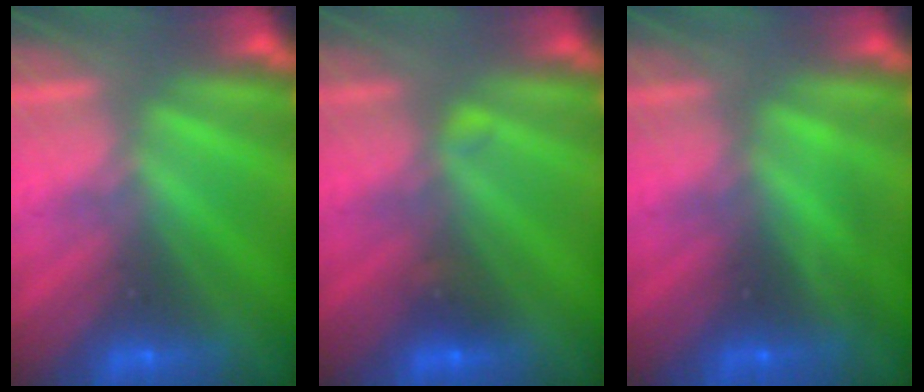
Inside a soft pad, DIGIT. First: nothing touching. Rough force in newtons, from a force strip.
{"total": 2.2}
{"total": 1.6}